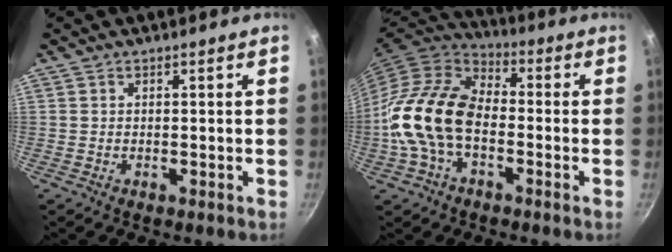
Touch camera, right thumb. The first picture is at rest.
{"total": 15.9, "force": [-2.9, 10.1, 11.9], "torque": [-0.200, 0.036, -0.072]}